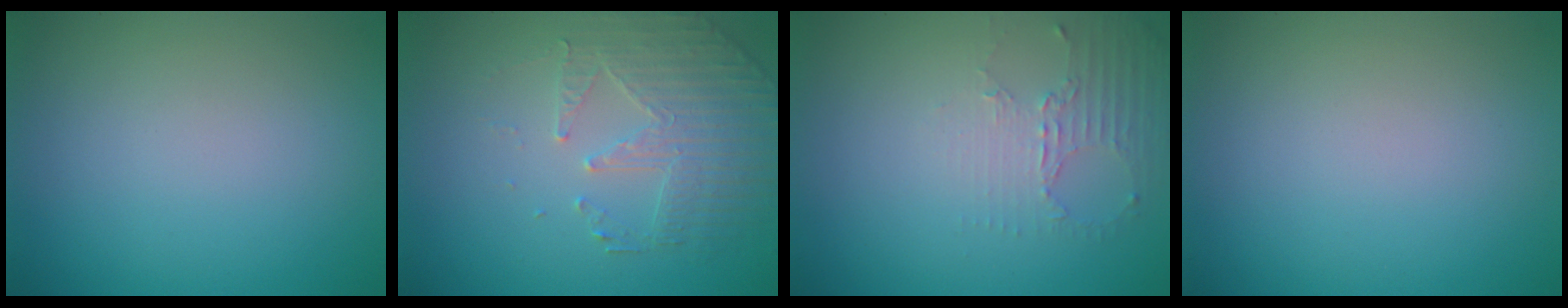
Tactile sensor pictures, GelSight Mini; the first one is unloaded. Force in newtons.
{"total": 2.5, "press": 2.2, "slide": 1.2}
{"total": 2.2, "press": 1.7, "slide": 1.5}
{"total": 0.0}